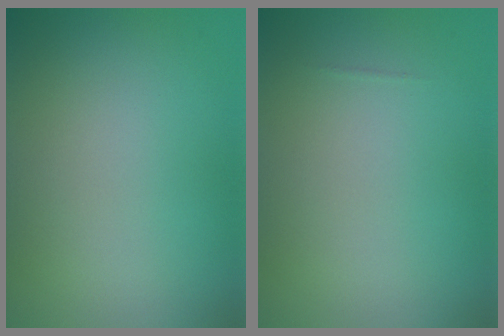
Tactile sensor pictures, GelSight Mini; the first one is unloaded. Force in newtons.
{"total": 0.0}